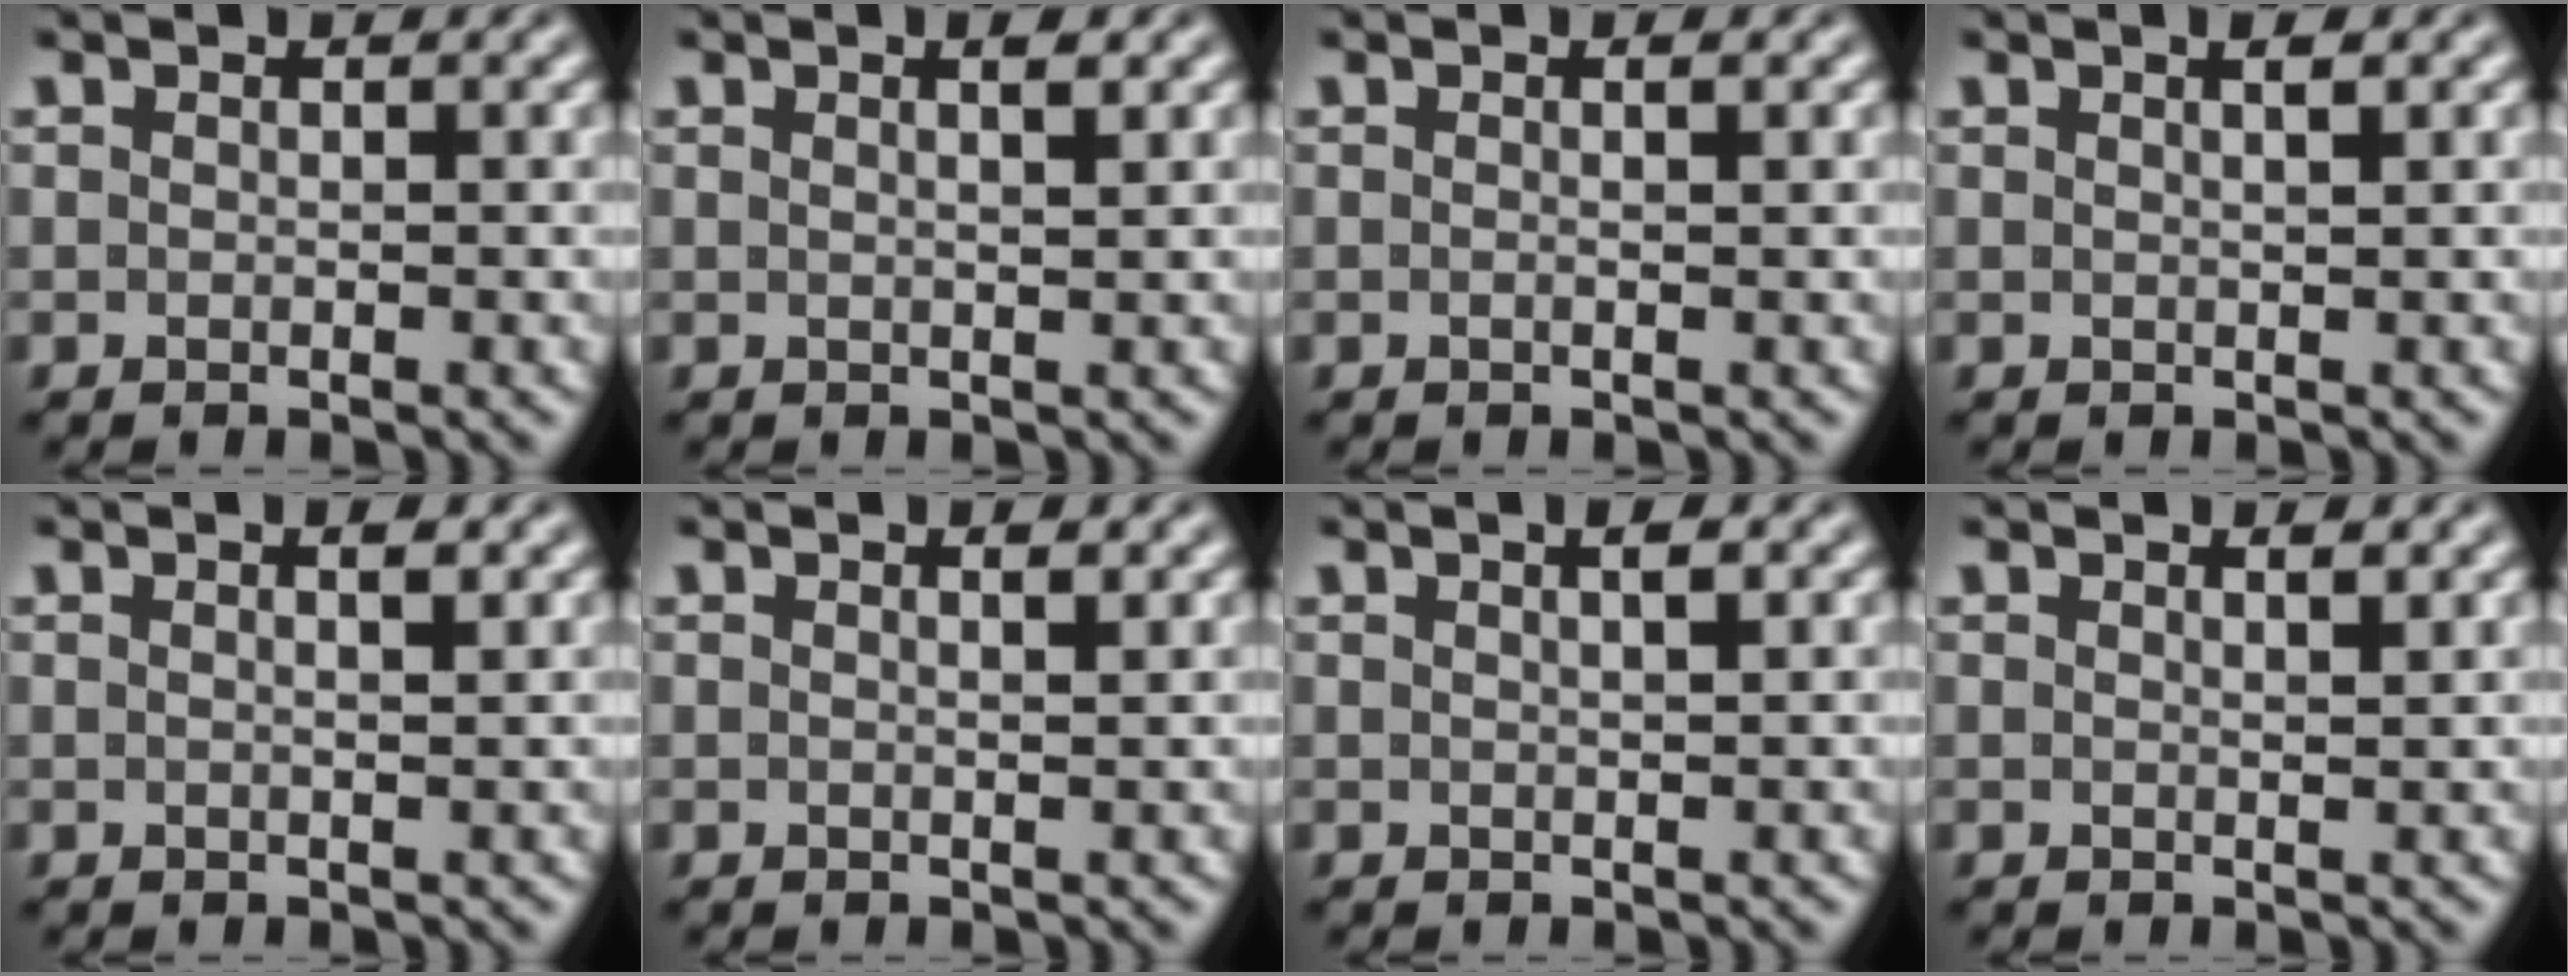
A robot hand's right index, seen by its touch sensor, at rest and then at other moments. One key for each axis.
{"total": 1.6, "fx": 0.6, "fy": -0.7, "fz": 1.3, "tx": -0.016, "ty": -0.003, "tz": 0.014}
{"total": 0.7, "fx": -0.1, "fy": -0.4, "fz": 0.6, "tx": -0.013, "ty": -0.001, "tz": -0.001}
{"total": 1.3, "fx": 0.5, "fy": -0.6, "fz": 1.0, "tx": -0.013, "ty": 0.001, "tz": 0.011}
{"total": 1.3, "fx": 0.3, "fy": -0.6, "fz": 1.2, "tx": -0.015, "ty": -0.002, "tz": 0.007}
{"total": 0.9, "fx": 0.3, "fy": -0.5, "fz": 0.7, "tx": -0.013, "ty": -0.003, "tz": 0.006}
{"total": 1.6, "fx": 0.6, "fy": -0.3, "fz": 1.5, "tx": -0.014, "ty": 0.003, "tz": 0.011}
{"total": 1.1, "fx": 0.6, "fy": -0.6, "fz": 0.6, "tx": -0.010, "ty": -0.005, "tz": 0.013}